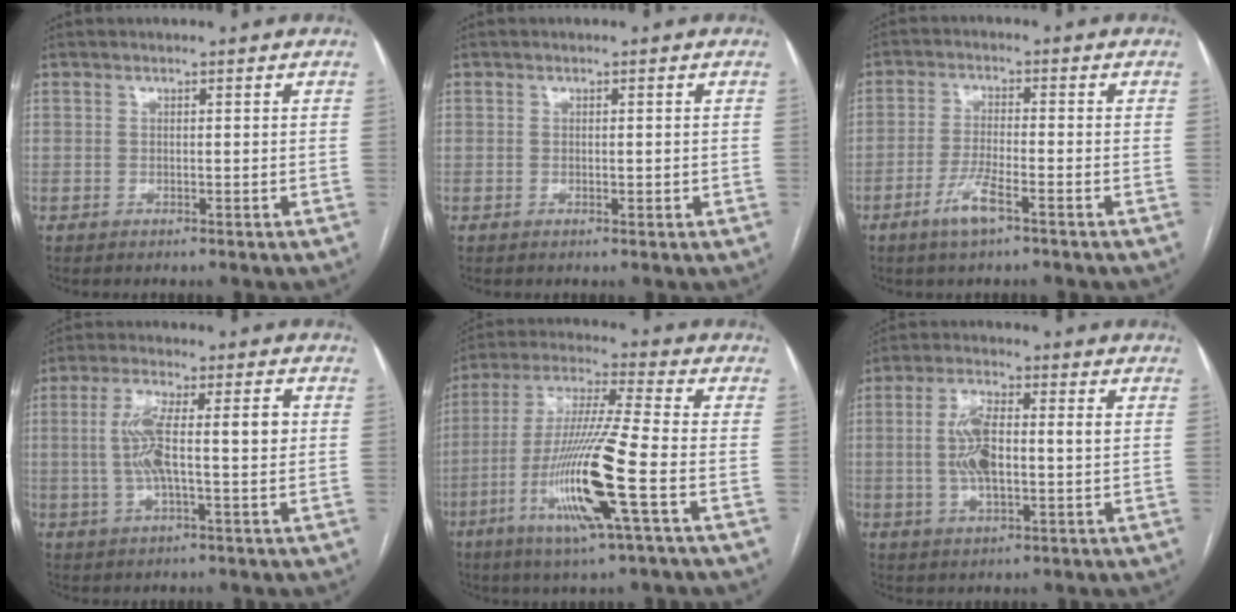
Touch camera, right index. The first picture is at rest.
{"total": 1.0, "force": [-0.1, 0.6, 0.8], "torque": [-0.012, -0.001, 0.001]}
{"total": 5.0, "force": [-3.0, 0.5, 4.0], "torque": [-0.082, -0.005, -0.059]}
{"total": 10.2, "force": [0.8, 2.1, 10.0], "torque": [-0.187, 0.021, 0.014]}
{"total": 16.3, "force": [-5.4, -0.1, 15.4], "torque": [-0.315, -0.019, -0.104]}
{"total": 9.2, "force": [0.7, 2.8, 8.7], "torque": [-0.178, 0.017, 0.013]}